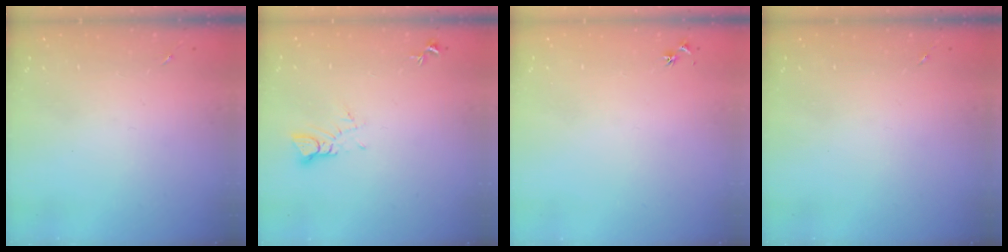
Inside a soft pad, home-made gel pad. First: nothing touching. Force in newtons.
{"total": 3.5, "press": 3.5, "slide": 0.2}
{"total": 3.0, "press": 2.9, "slide": 0.4}
{"total": 0.0}